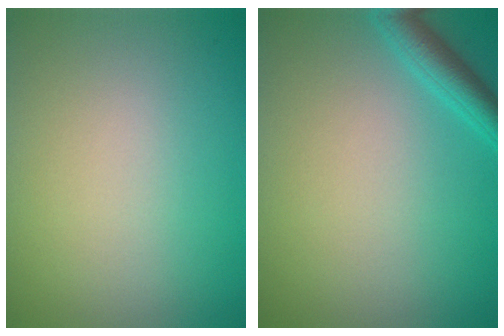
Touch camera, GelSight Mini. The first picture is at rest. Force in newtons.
{"total": 2.3, "press": 2.3, "slide": 0.1}